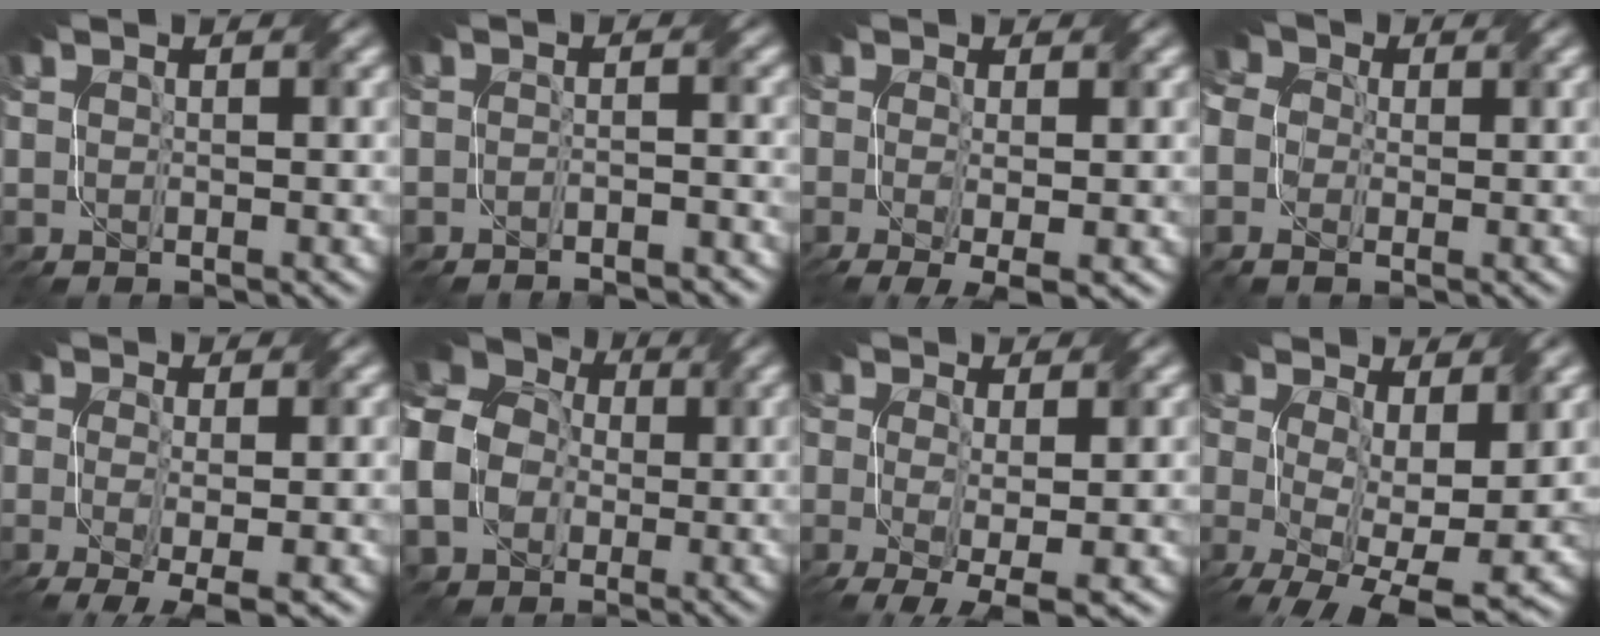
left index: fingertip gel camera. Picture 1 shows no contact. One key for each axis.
{"total": 3.8, "fx": -3.6, "fy": 0.7, "fz": 1.2, "tx": -0.005, "ty": 0.009, "tz": -0.044}
{"total": 4.2, "fx": -1.4, "fy": 1.5, "fz": 3.7, "tx": -0.070, "ty": -0.005, "tz": -0.016}
{"total": 5.4, "fx": 0.0, "fy": 4.3, "fz": 3.2, "tx": -0.081, "ty": 0.026, "tz": -0.006}
{"total": 5.0, "fx": -1.9, "fy": 1.6, "fz": 4.3, "tx": -0.079, "ty": -0.005, "tz": -0.025}
{"total": 14.1, "fx": -0.4, "fy": 12.6, "fz": 6.4, "tx": -0.161, "ty": 0.004, "tz": -0.041}
{"total": 6.0, "fx": -1.8, "fy": 2.2, "fz": 5.2, "tx": -0.096, "ty": -0.010, "tz": -0.021}
{"total": 10.6, "fx": -1.2, "fy": 5.7, "fz": 8.9, "tx": -0.153, "ty": -0.039, "tz": 0.005}